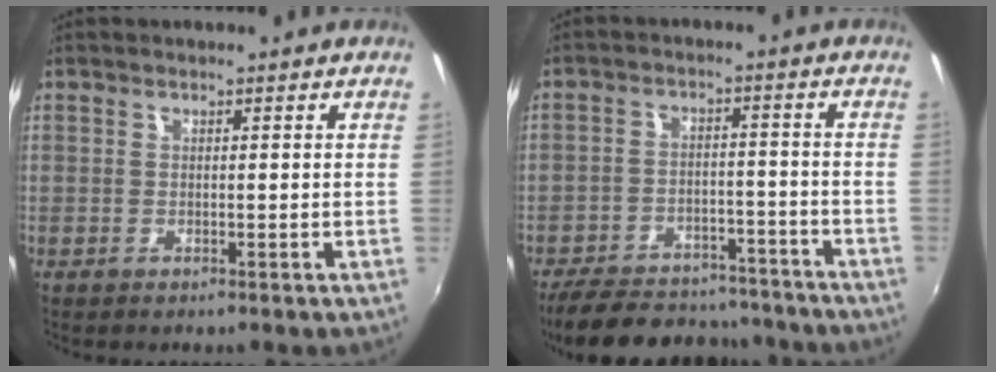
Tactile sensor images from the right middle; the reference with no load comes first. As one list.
[{"total": 20.6, "force": [-17.3, 8.0, 7.8], "torque": [-0.173, 0.022, -0.229]}]